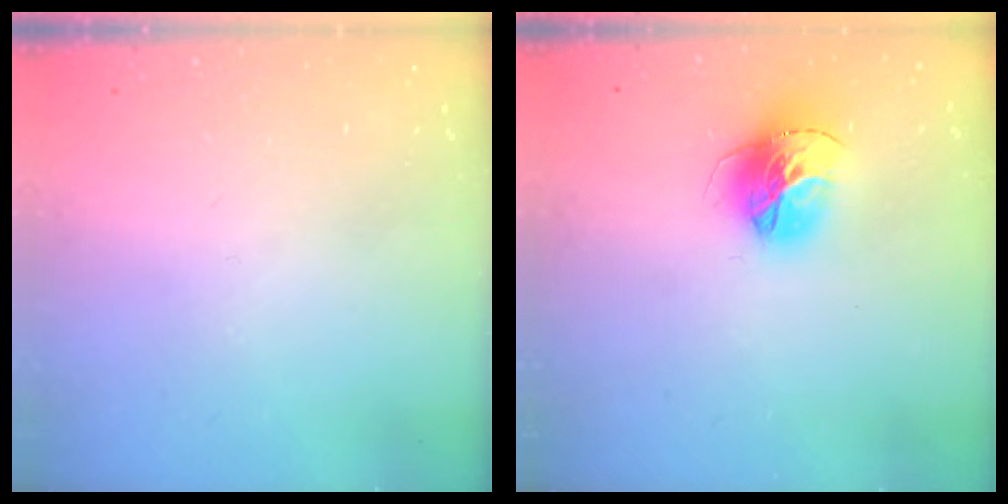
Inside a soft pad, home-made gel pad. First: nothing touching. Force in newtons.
{"total": 15.1, "press": 15.0, "slide": 1.5}